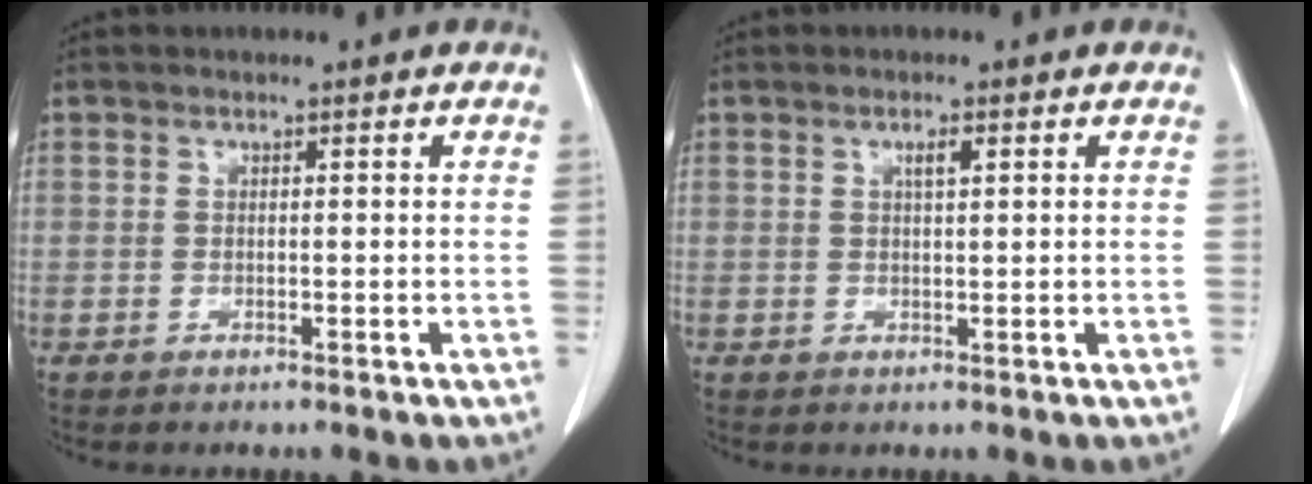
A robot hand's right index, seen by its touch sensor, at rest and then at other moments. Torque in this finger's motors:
{"motor_torque": [0.00, 0.00, 0.01, 0.03]}